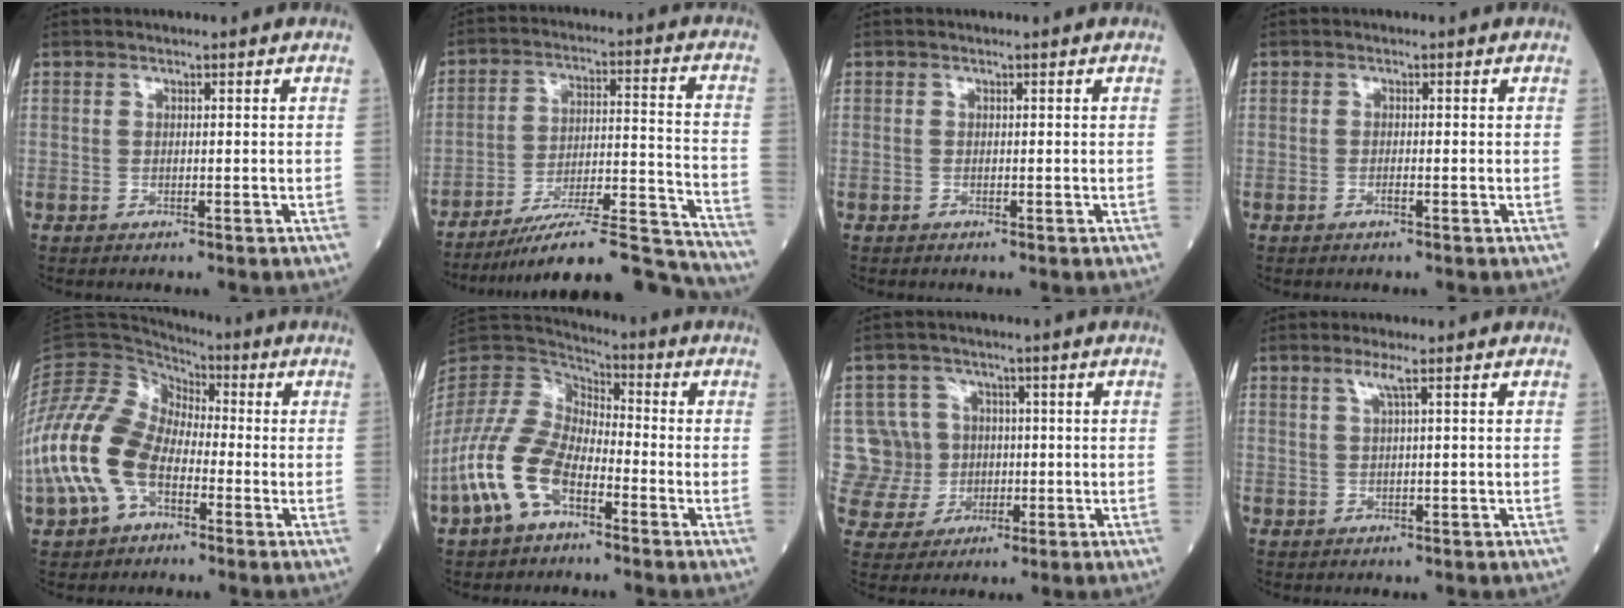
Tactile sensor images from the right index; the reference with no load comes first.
{"total": 20.4, "force": [-18.9, 0.4, 7.4], "torque": [-0.083, 0.022, -0.285]}
{"total": 0.0}
{"total": 0.6, "force": [-0.4, 0.1, 0.5], "torque": [-0.014, 0.000, -0.007]}
{"total": 14.2, "force": [-4.2, 9.1, 10.1], "torque": [-0.249, 0.019, -0.083]}
{"total": 12.6, "force": [-5.8, 6.4, 9.1], "torque": [-0.216, 0.008, -0.118]}
{"total": 8.3, "force": [0.6, 8.3, 0.6], "torque": [-0.020, 0.025, 0.023]}
{"total": 1.9, "force": [1.0, -0.4, 1.5], "torque": [-0.038, 0.003, 0.022]}